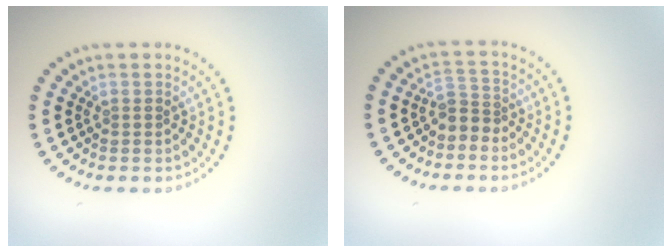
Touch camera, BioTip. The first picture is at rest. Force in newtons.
{"total": 2.2, "press": 1.7, "slide": 1.4}